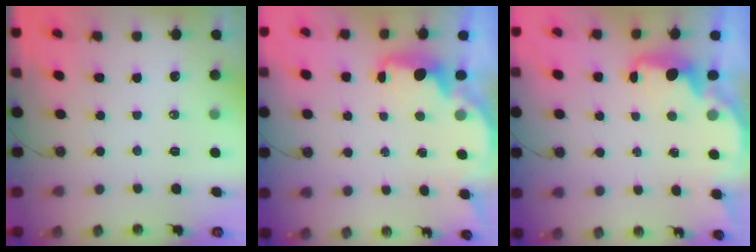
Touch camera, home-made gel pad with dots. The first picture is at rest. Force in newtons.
{"total": 2.5, "press": 2.4, "slide": 0.8}
{"total": 2.5, "press": 2.4, "slide": 0.8}